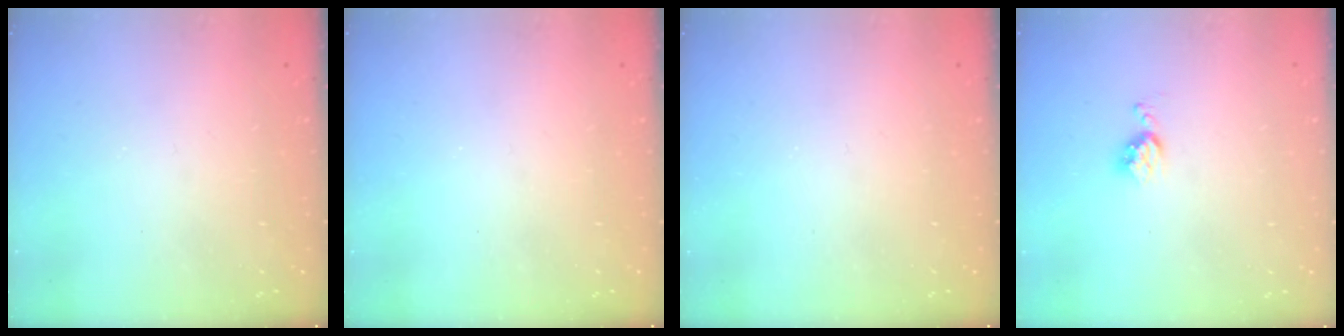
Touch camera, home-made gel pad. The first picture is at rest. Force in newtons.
{"total": 0.0}
{"total": 0.0}
{"total": 4.3, "press": 4.3, "slide": 0.5}